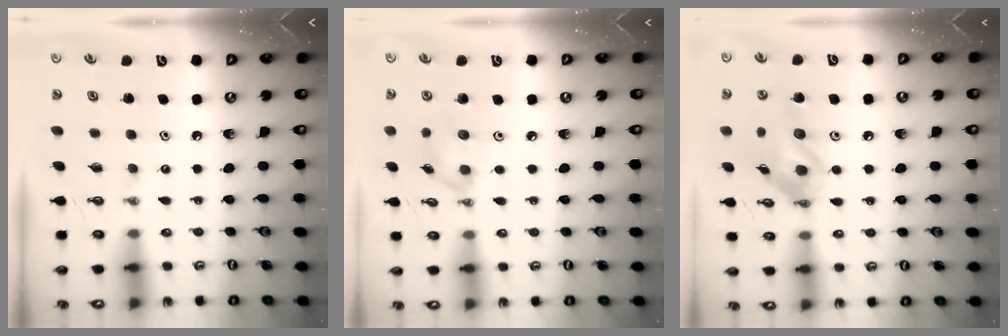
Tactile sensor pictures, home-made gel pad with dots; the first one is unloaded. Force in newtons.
{"total": 6.4, "press": 6.2, "slide": 1.6}
{"total": 14.3, "press": 14.2, "slide": 1.8}